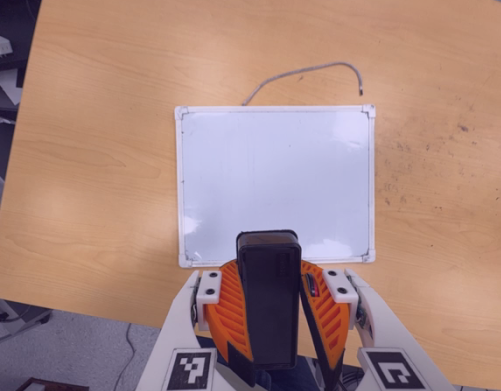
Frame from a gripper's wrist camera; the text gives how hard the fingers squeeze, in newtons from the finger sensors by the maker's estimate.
{"total": 11.0, "left": 10.4, "right": 11.5}